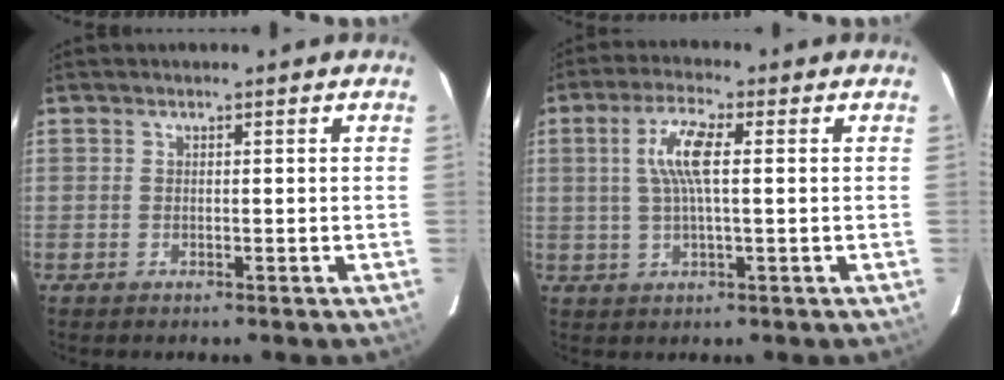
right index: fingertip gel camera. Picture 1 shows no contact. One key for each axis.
{"total": 7.1, "fx": 1.2, "fy": 1.4, "fz": 6.8, "tx": -0.134, "ty": 0.008, "tz": 0.024}